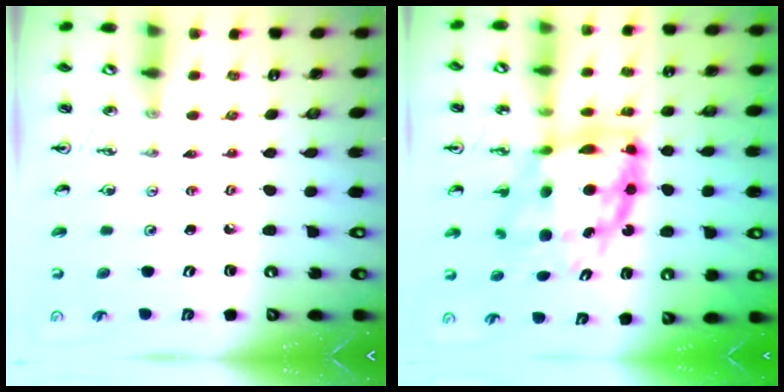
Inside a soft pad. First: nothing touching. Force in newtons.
{"total": 12.9, "press": 12.8, "slide": 1.7}